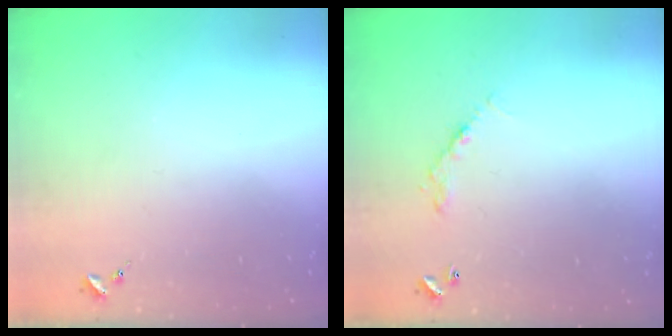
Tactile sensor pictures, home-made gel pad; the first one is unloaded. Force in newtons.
{"total": 5.1, "press": 5.1, "slide": 0.4}